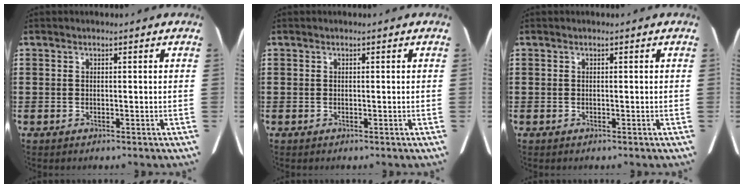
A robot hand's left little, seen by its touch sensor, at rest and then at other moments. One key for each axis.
{"total": 0.0}
{"total": 0.0}